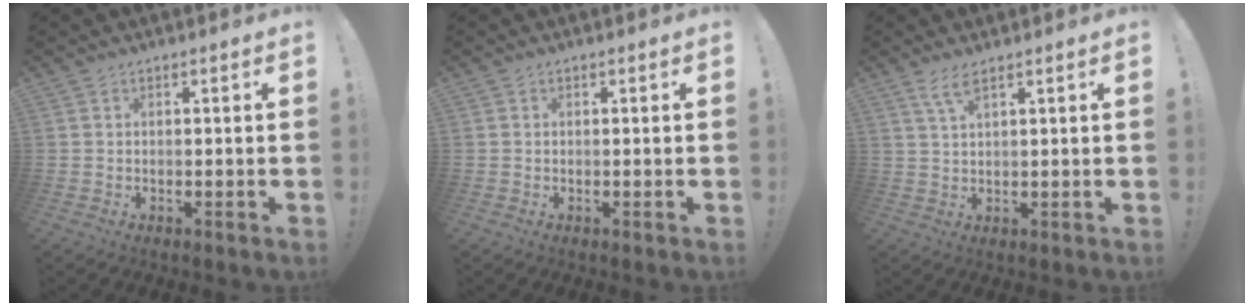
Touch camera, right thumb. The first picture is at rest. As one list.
[{"total": 0.0}, {"total": 4.1, "force": [2.6, 0.7, 3.0], "torque": [-0.057, -0.008, 0.045]}]